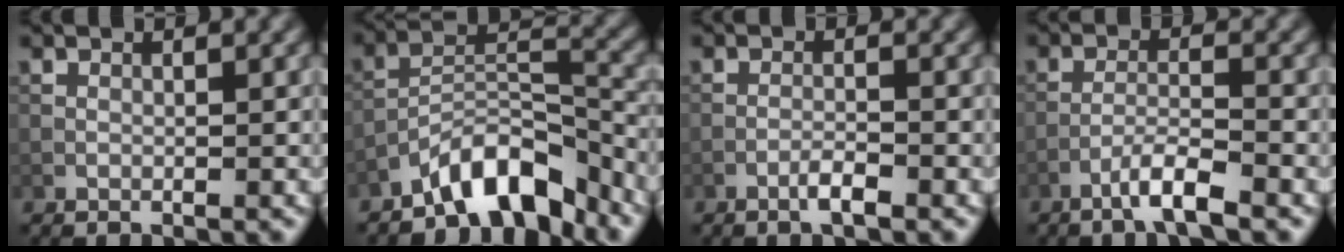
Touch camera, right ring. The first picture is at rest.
{"total": 7.4, "force": [-5.7, 2.6, 3.9], "torque": [-0.052, 0.009, -0.107]}
{"total": 1.7, "force": [-1.1, 0.2, 1.2], "torque": [-0.021, 0.005, -0.024]}
{"total": 3.3, "force": [-2.3, 0.1, 2.3], "torque": [-0.042, 0.007, -0.050]}